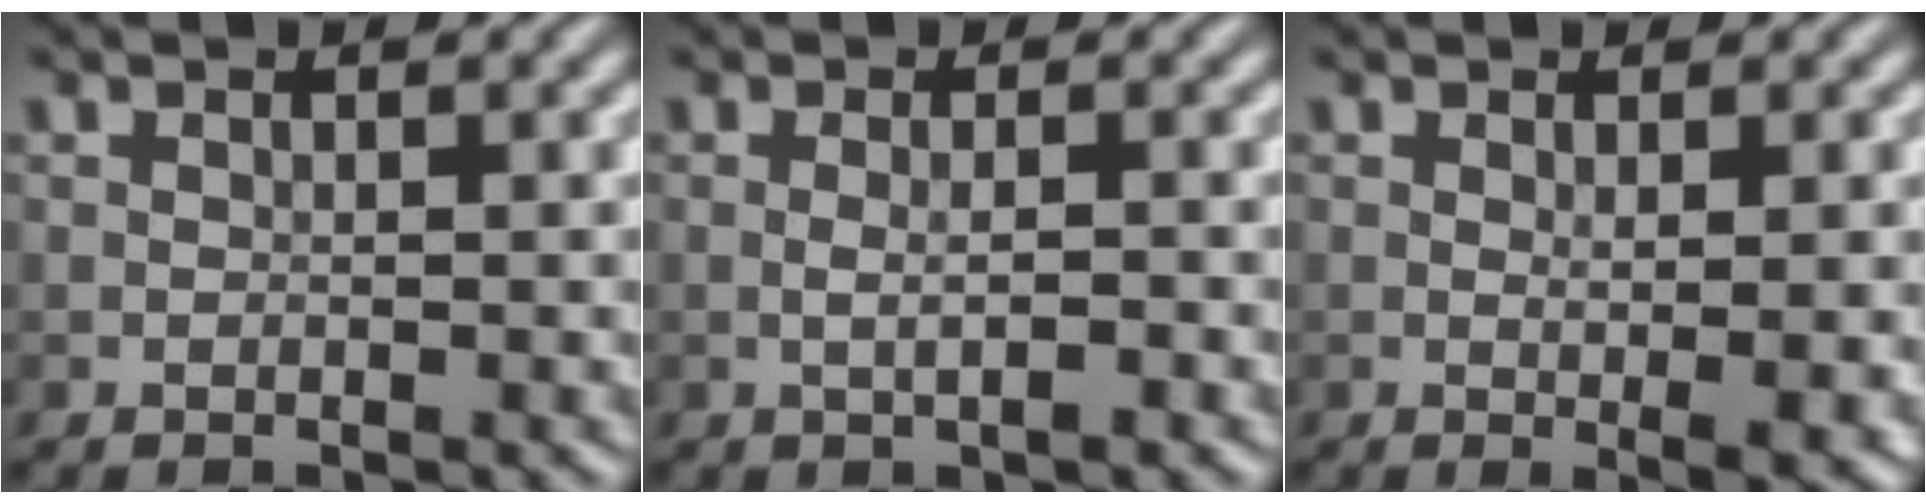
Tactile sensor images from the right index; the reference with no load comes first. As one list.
[{"total": 1.6, "force": [-0.4, 0.2, 1.6], "torque": [-0.030, 0.000, -0.010]}, {"total": 3.1, "force": [-0.2, 0.5, 3.1], "torque": [-0.045, -0.005, 0.001]}]